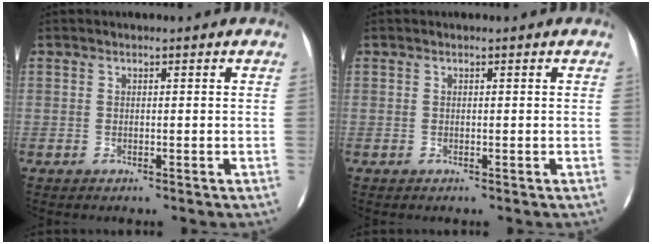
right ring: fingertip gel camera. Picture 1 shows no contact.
{"total": 0.0}